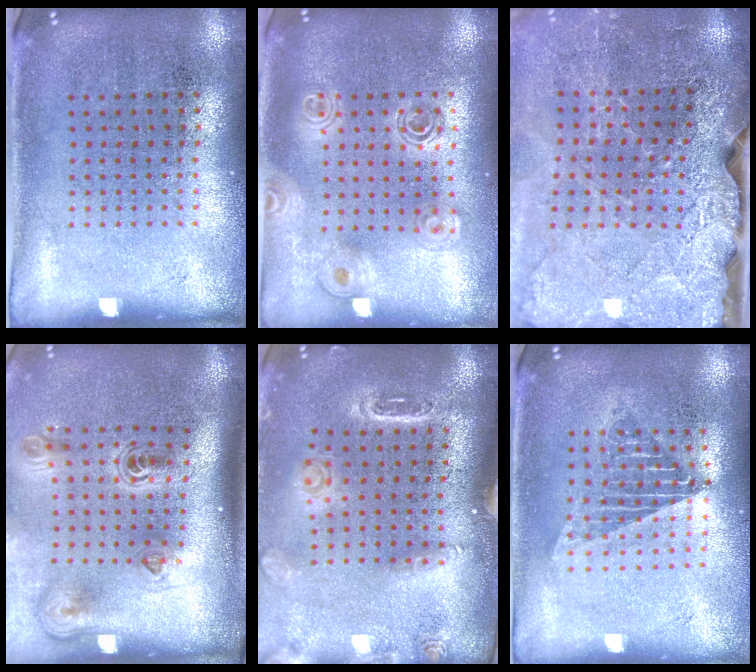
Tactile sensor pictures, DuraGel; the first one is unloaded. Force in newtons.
{"total": 1.6, "press": 1.4, "slide": 0.8}
{"total": 3.9, "press": 3.2, "slide": 2.2}
{"total": 2.3, "press": 1.5, "slide": 1.7}
{"total": 1.5, "press": 1.5, "slide": 0.3}
{"total": 1.5, "press": 1.3, "slide": 0.7}